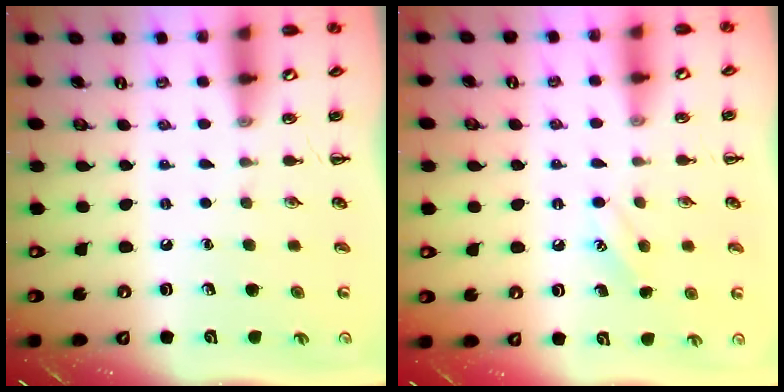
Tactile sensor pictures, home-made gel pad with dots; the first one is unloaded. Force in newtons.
{"total": 7.5, "press": 7.3, "slide": 1.7}